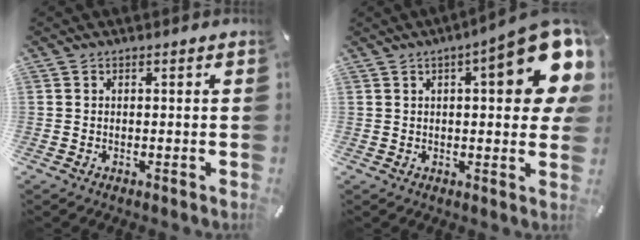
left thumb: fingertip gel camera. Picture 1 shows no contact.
{"total": 17.8, "force": [6.8, 5.1, 15.6], "torque": [-0.200, -0.035, 0.099]}